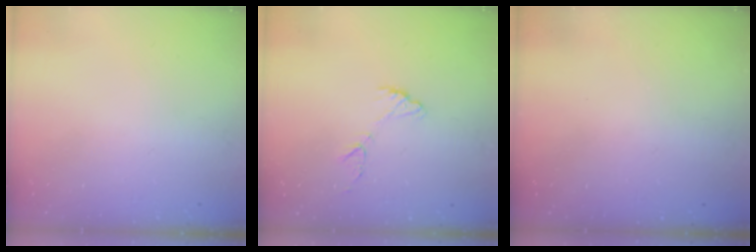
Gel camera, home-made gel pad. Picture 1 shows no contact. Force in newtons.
{"total": 8.5, "press": 8.5, "slide": 0.6}
{"total": 3.0, "press": 3.0, "slide": 0.1}